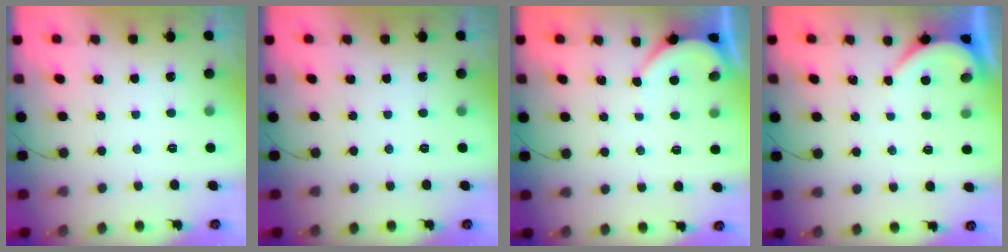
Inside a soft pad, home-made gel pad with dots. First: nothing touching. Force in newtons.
{"total": 0.0}
{"total": 2.1, "press": 2.1, "slide": 0.3}
{"total": 3.0, "press": 3.0, "slide": 0.3}